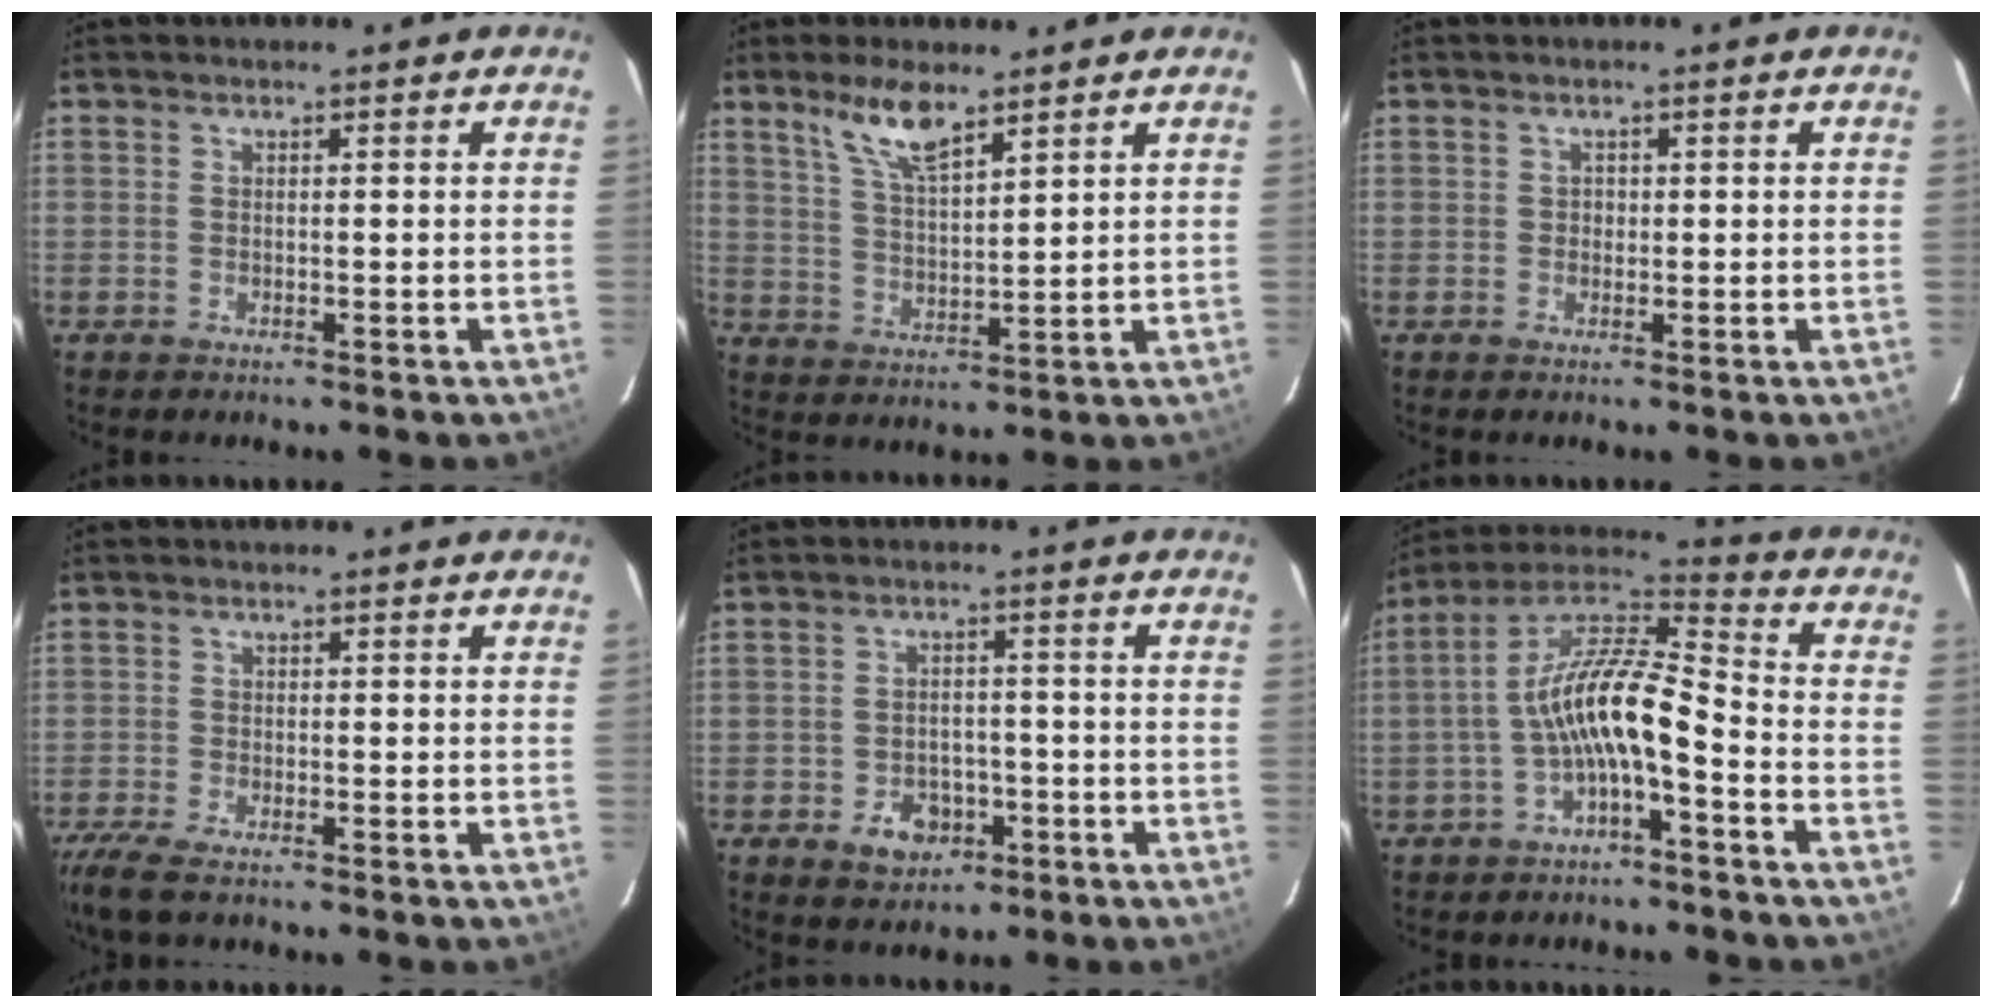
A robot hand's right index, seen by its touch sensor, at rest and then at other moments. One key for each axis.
{"total": 7.8, "fx": 5.6, "fy": 2.1, "fz": 5.1, "tx": -0.098, "ty": 0.002, "tz": 0.114}
{"total": 0.9, "fx": 0.0, "fy": 0.9, "fz": 0.1, "tx": 0.004, "ty": 0.002, "tz": 0.000}
{"total": 6.0, "fx": -4.6, "fy": 1.4, "fz": 3.5, "tx": -0.094, "ty": -0.024, "tz": -0.093}
{"total": 6.5, "fx": -3.0, "fy": 5.0, "fz": 3.0, "tx": -0.067, "ty": 0.010, "tz": -0.028}
{"total": 12.3, "fx": -4.0, "fy": 3.4, "fz": 11.1, "tx": -0.223, "ty": 0.015, "tz": -0.080}